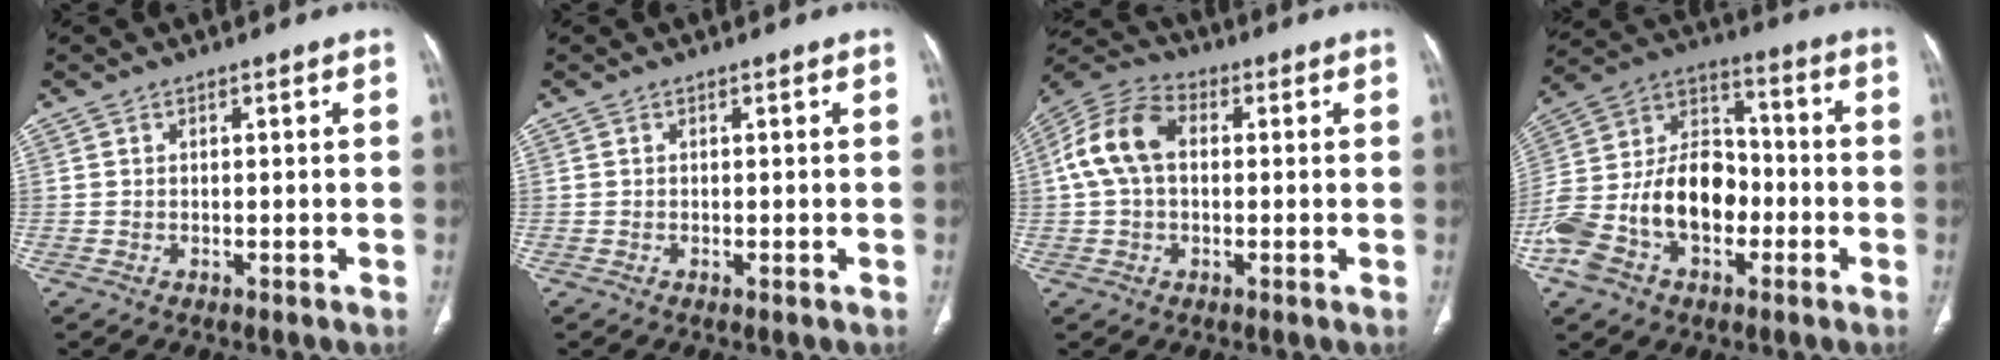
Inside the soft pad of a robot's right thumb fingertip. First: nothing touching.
{"total": 0.0}
{"total": 11.5, "force": [1.2, 7.7, 8.4], "torque": [-0.170, 0.033, 0.014]}
{"total": 21.1, "force": [-5.9, 14.2, 14.5], "torque": [-0.276, 0.054, -0.104]}